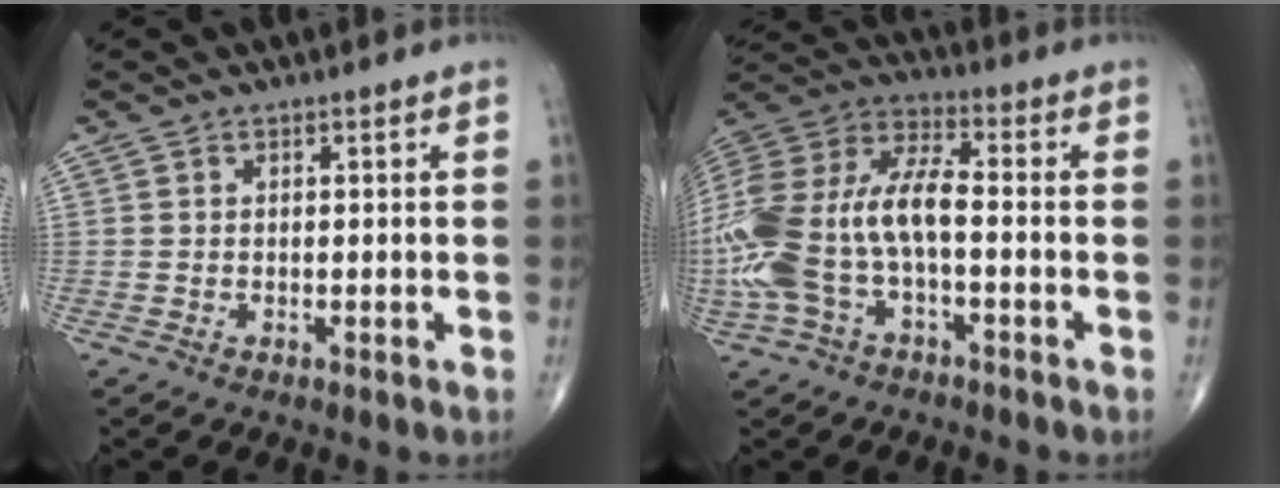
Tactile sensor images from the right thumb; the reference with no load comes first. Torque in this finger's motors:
{"motor_torque": [0.74, 0.54, 2.03, -0.19, 0.73]}